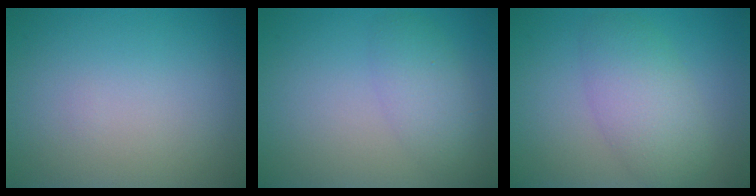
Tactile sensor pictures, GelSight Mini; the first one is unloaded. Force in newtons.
{"total": 2.8, "press": 2.8, "slide": 0.2}
{"total": 4.5, "press": 4.5, "slide": 0.1}